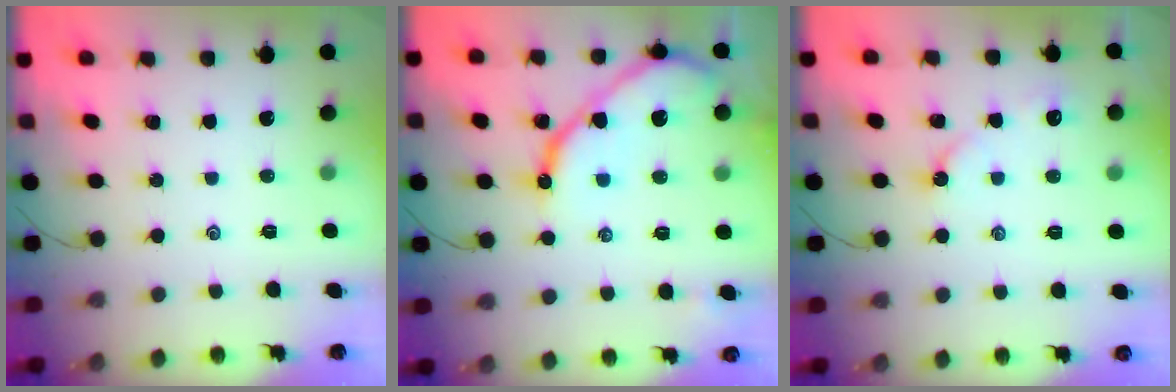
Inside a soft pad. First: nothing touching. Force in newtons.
{"total": 11.8, "press": 11.7, "slide": 1.3}
{"total": 3.5, "press": 3.5, "slide": 0.5}